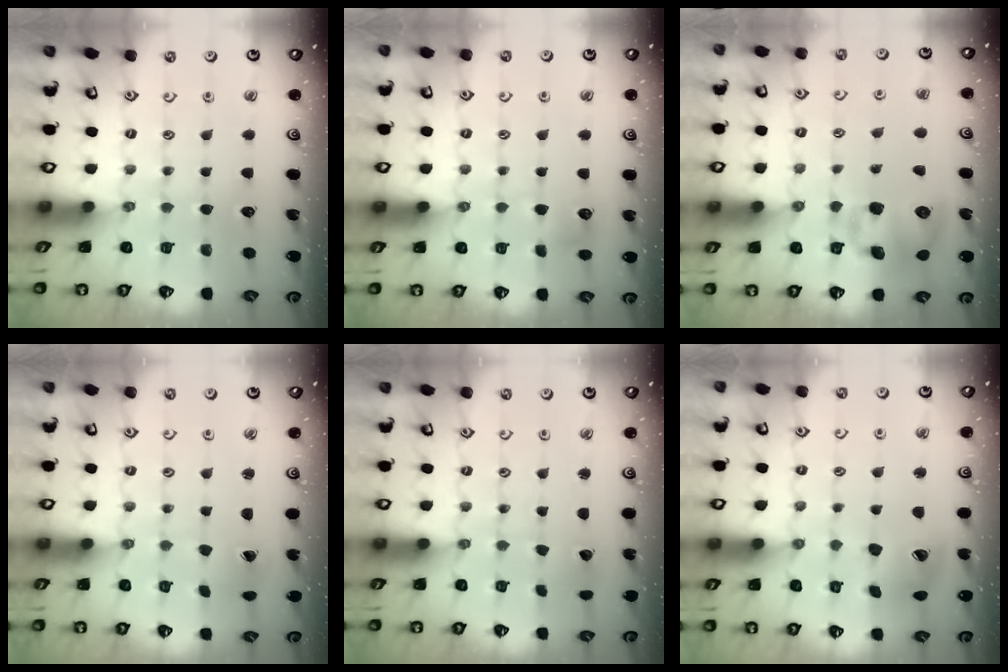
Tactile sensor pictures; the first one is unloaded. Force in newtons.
{"total": 4.2, "press": 4.2, "slide": 0.6}
{"total": 11.2, "press": 11.1, "slide": 1.9}
{"total": 1.0, "press": 1.0, "slide": 0.1}
{"total": 1.0, "press": 1.0, "slide": 0.1}
{"total": 13.0, "press": 12.9, "slide": 1.7}